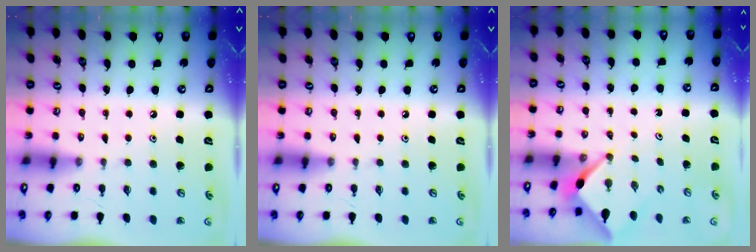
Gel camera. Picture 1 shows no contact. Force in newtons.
{"total": 0.0}
{"total": 2.4, "press": 2.4, "slide": 0.3}